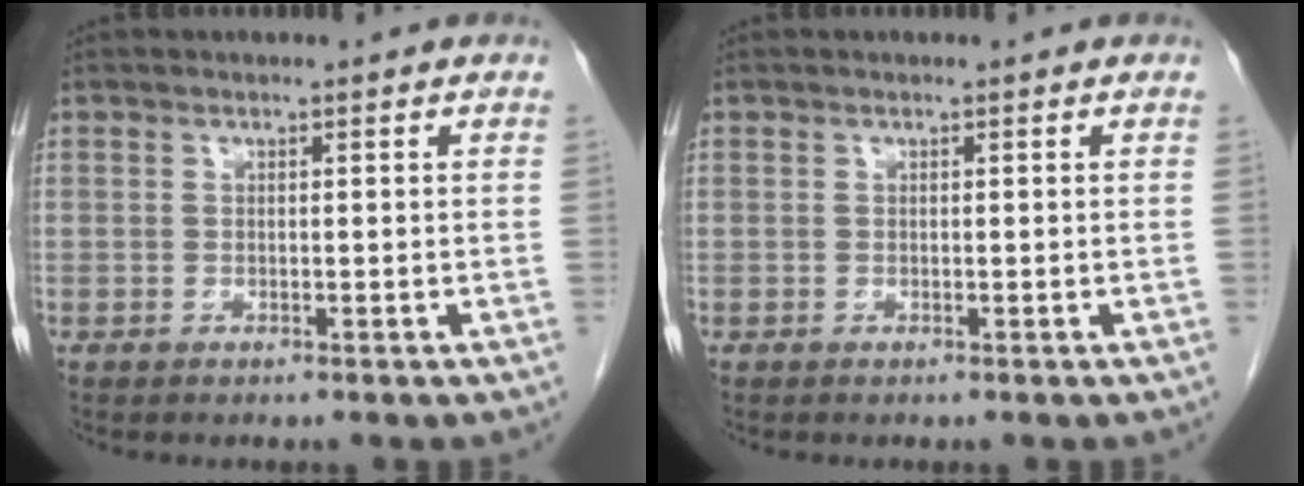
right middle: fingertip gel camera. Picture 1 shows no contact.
{"total": 0.0}